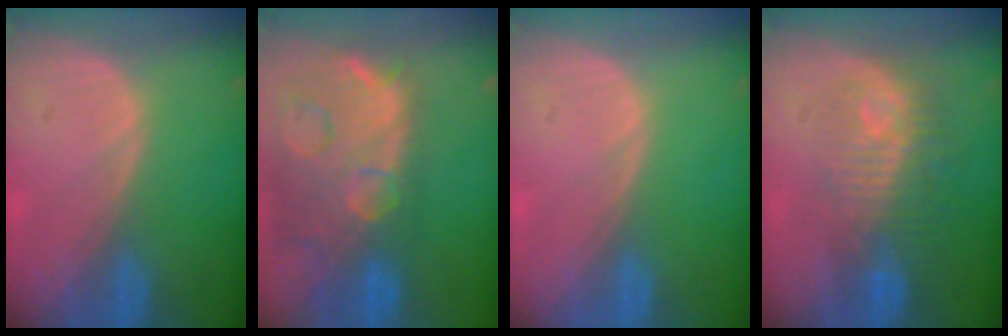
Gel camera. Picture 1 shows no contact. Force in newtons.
{"total": 14.9, "press": 12.0, "slide": 8.9}
{"total": 0.0}
{"total": 9.8, "press": 8.9, "slide": 4.1}